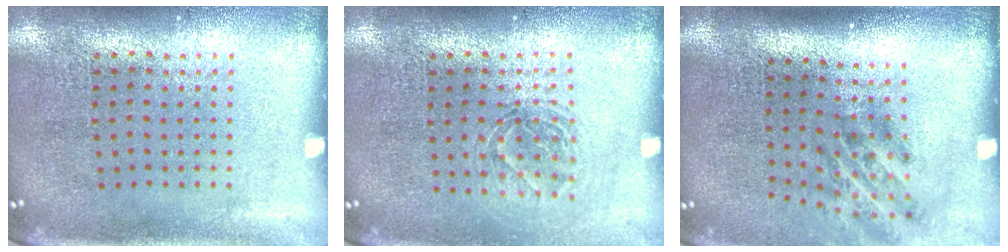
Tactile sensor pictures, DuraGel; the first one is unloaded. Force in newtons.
{"total": 1.2, "press": 1.1, "slide": 0.6}
{"total": 1.9, "press": 1.2, "slide": 1.5}